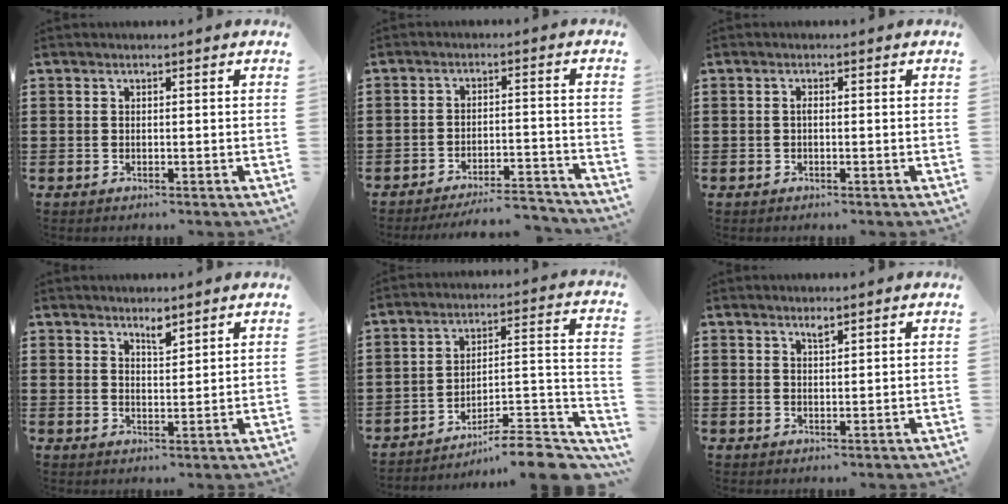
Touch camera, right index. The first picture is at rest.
{"total": 4.8, "force": [-4.6, 0.1, 1.3], "torque": [-0.026, -0.005, -0.091]}
{"total": 1.2, "force": [-0.3, 0.2, 1.2], "torque": [-0.024, 0.000, -0.005]}
{"total": 2.4, "force": [2.1, 0.5, 1.0], "torque": [-0.015, -0.002, 0.038]}
{"total": 8.6, "force": [-7.6, 1.1, 3.8], "torque": [-0.047, 0.005, -0.150]}
{"total": 1.2, "force": [1.0, 0.2, 0.6], "torque": [-0.014, 0.000, 0.017]}